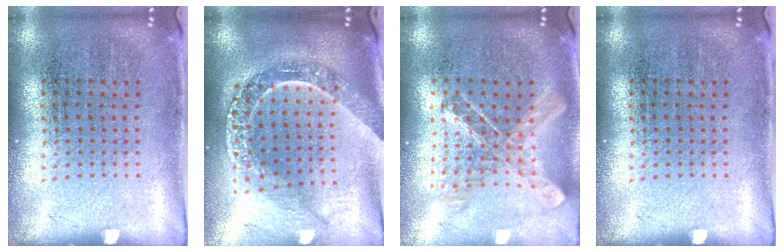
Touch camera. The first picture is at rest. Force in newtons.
{"total": 2.4, "press": 2.0, "slide": 1.3}
{"total": 0.9, "press": 0.9, "slide": 0.1}
{"total": 0.0}